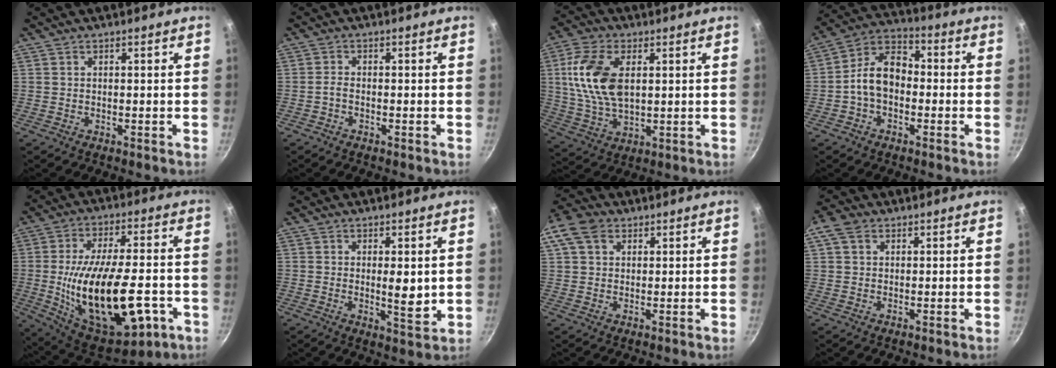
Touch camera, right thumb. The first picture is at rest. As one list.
[{"total": 1.3, "force": [-0.8, 0.5, 0.9], "torque": [-0.023, 0.010, -0.022]}, {"total": 14.0, "force": [2.8, 7.9, 11.2], "torque": [-0.213, -0.005, 0.055]}, {"total": 10.1, "force": [-1.6, 7.0, 7.1], "torque": [-0.096, 0.039, -0.049]}, {"total": 26.1, "force": [-6.4, 11.7, 22.4], "torque": [-0.365, 0.013, -0.082]}, {"total": 5.3, "force": [0.6, 1.8, 4.9], "torque": [-0.071, -0.021, 0.011]}, {"total": 10.4, "force": [4.2, 7.6, 5.6], "torque": [-0.107, 0.013, 0.066]}, {"total": 4.2, "force": [1.7, 3.0, 2.3], "torque": [-0.036, 0.003, 0.025]}]